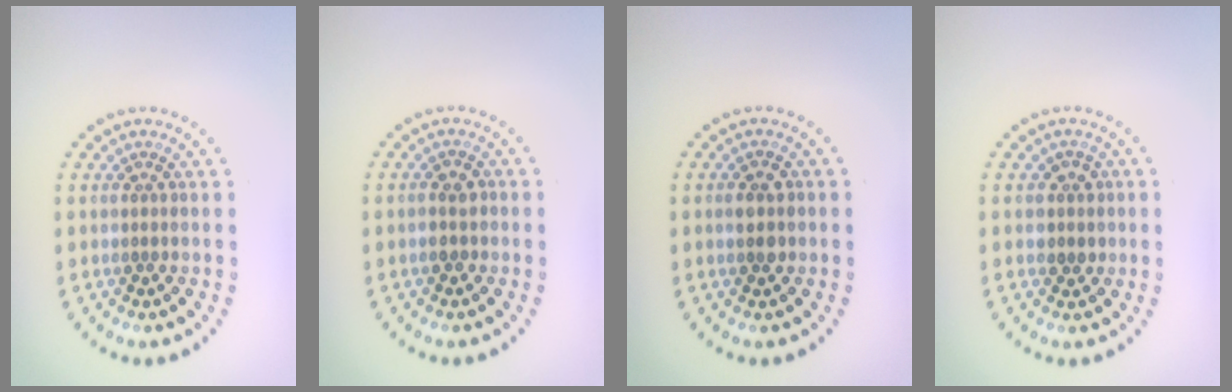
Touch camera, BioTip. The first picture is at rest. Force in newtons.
{"total": 1.6, "press": 1.5, "slide": 0.3}
{"total": 2.3, "press": 2.3, "slide": 0.1}
{"total": 1.9, "press": 1.7, "slide": 0.8}